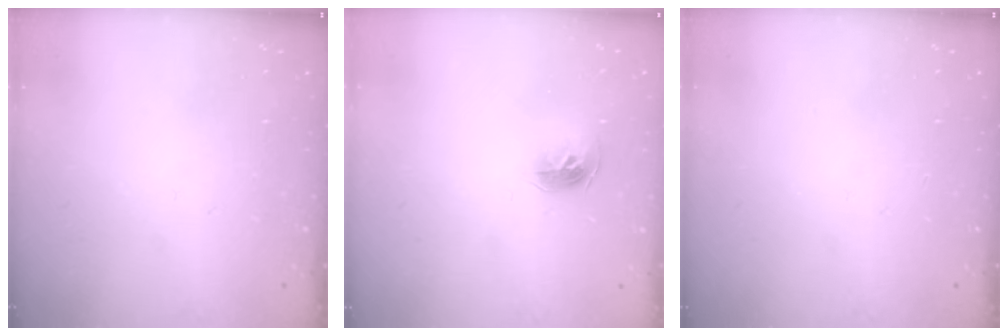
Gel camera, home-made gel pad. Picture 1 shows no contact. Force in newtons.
{"total": 8.0, "press": 8.0, "slide": 0.7}
{"total": 0.0}